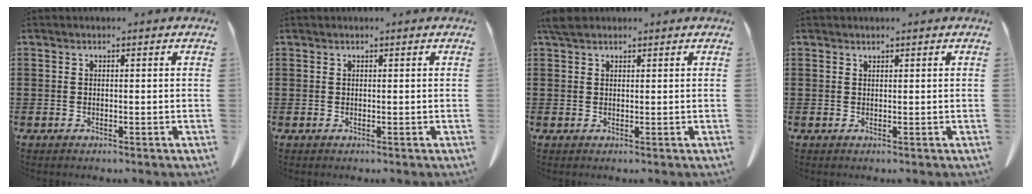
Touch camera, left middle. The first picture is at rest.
{"total": 0.0}
{"total": 2.6, "force": [2.1, 1.1, 1.1], "torque": [-0.030, 0.005, 0.041]}
{"total": 0.6, "force": [0.6, 0.0, 0.1], "torque": [-0.004, -0.003, 0.014]}